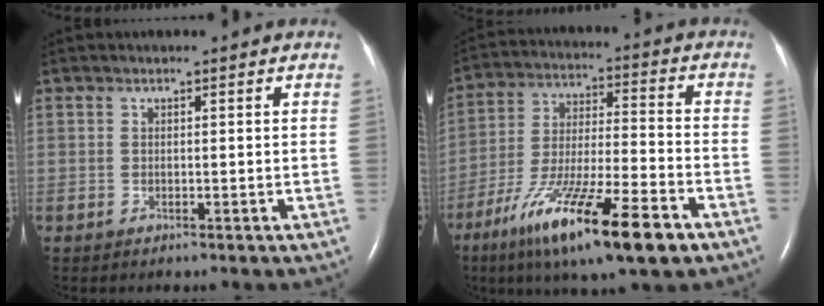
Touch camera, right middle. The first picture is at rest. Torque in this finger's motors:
{"motor_torque": [1.42, -0.72, 0.71, 0.21]}